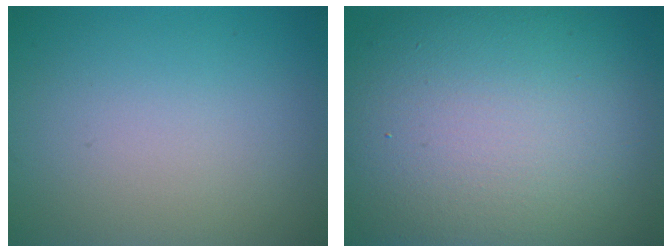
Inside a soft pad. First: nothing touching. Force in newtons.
{"total": 15.6, "press": 15.6, "slide": 1.1}